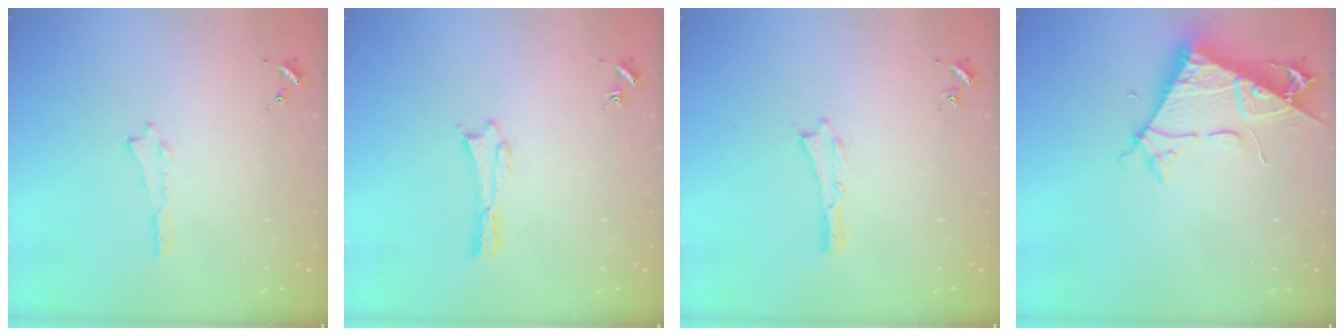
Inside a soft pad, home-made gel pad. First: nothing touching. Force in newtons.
{"total": 0.0}
{"total": 0.0}
{"total": 7.6, "press": 7.5, "slide": 0.9}